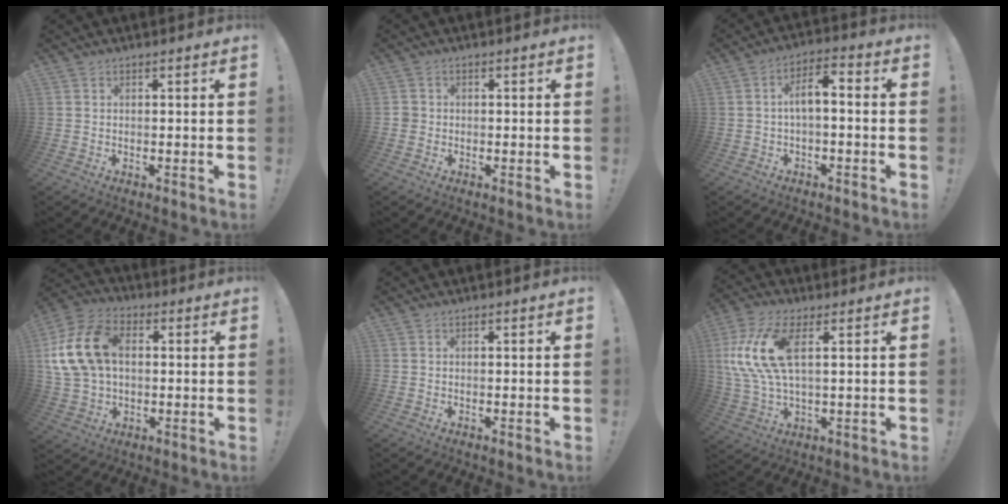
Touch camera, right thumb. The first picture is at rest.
{"total": 1.9, "force": [-0.5, 1.7, 0.7], "torque": [-0.015, 0.008, -0.007]}
{"total": 6.3, "force": [-0.8, 2.4, 5.7], "torque": [-0.093, 0.008, -0.017]}
{"total": 17.6, "force": [2.8, 12.6, 11.9], "torque": [-0.212, 0.005, 0.055]}
{"total": 0.0}
{"total": 15.3, "force": [4.1, 6.8, 13.0], "torque": [-0.252, -0.010, 0.071]}